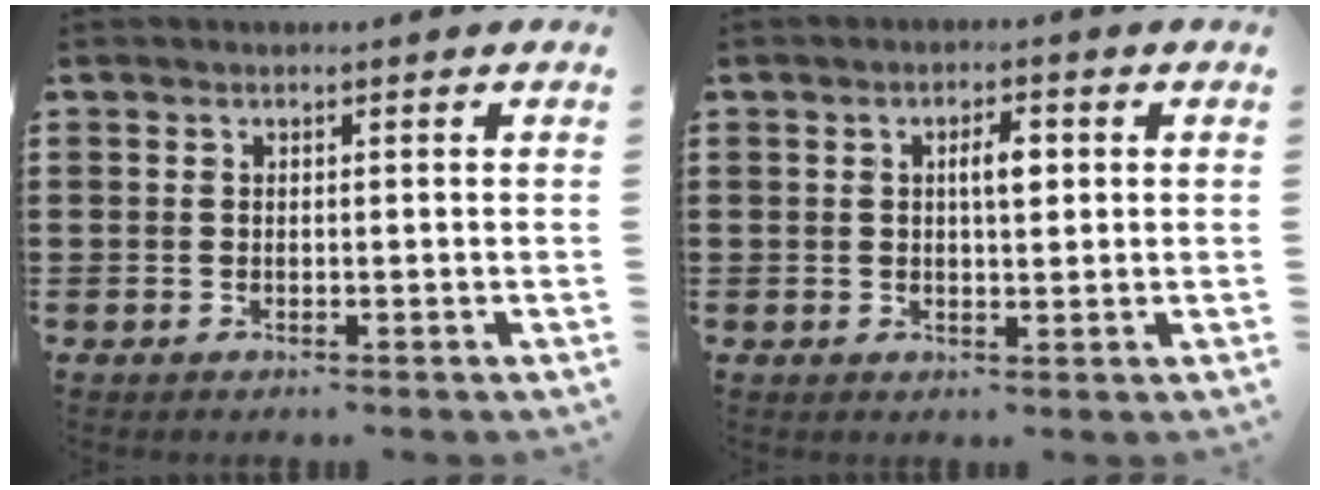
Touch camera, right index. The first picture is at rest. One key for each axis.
{"total": 3.6, "fx": 0.7, "fy": 1.2, "fz": 3.3, "tx": -0.059, "ty": 0.006, "tz": 0.006}